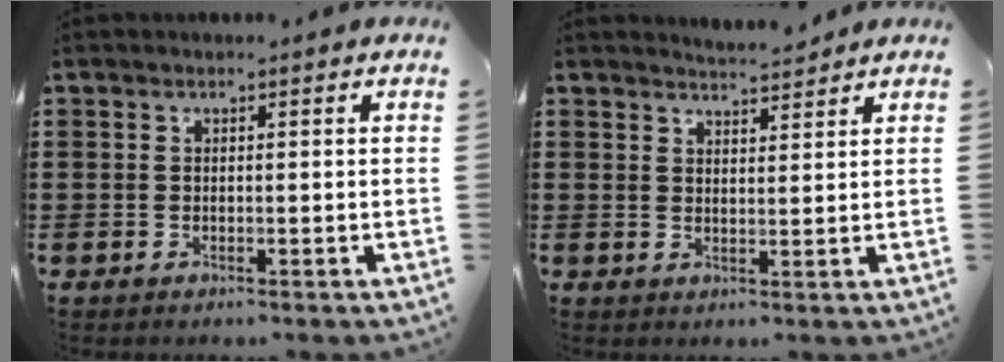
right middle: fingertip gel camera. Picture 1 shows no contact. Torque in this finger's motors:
{"motor_torque": [-1.22, 0.92, -0.29, -0.11]}